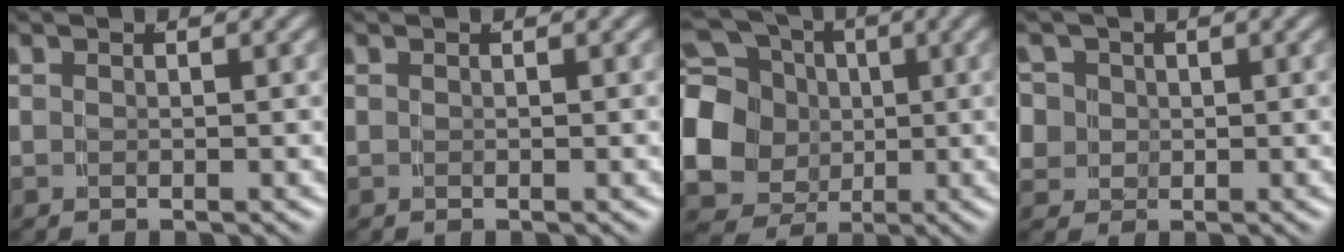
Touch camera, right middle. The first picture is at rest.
{"total": 0.0}
{"total": 14.4, "force": [-0.6, 12.6, 6.8], "torque": [-0.148, -0.039, -0.014]}
{"total": 6.7, "force": [0.1, 6.2, 2.7], "torque": [-0.076, -0.022, 0.000]}